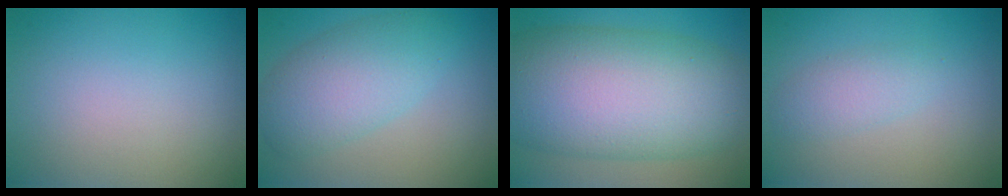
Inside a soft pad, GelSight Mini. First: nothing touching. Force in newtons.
{"total": 5.4, "press": 5.4, "slide": 0.1}
{"total": 13.7, "press": 13.7, "slide": 0.2}
{"total": 2.0, "press": 2.0, "slide": 0.1}